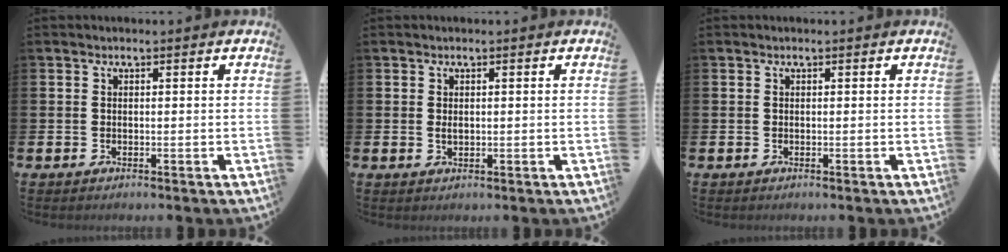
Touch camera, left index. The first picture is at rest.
{"total": 0.9, "force": [0.2, 0.5, 0.7], "torque": [0.001, -0.001, -0.001]}
{"total": 0.0}